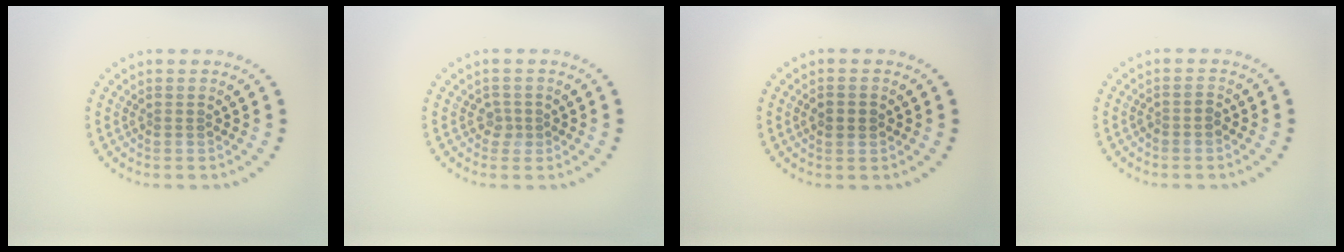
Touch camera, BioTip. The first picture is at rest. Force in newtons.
{"total": 1.2, "press": 0.9, "slide": 0.8}
{"total": 1.9, "press": 1.9, "slide": 0.1}
{"total": 1.0, "press": 0.9, "slide": 0.5}